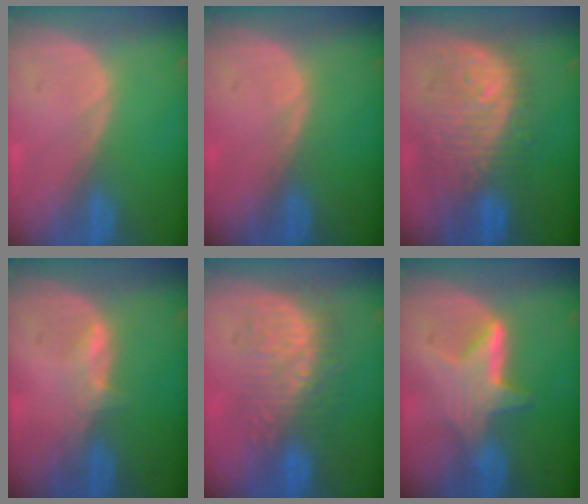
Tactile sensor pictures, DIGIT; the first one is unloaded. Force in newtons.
{"total": 0.5, "press": 0.5, "slide": 0.1}
{"total": 11.3, "press": 10.6, "slide": 3.9}
{"total": 2.1, "press": 2.0, "slide": 0.4}
{"total": 9.1, "press": 8.6, "slide": 2.8}
{"total": 6.4, "press": 6.0, "slide": 2.2}